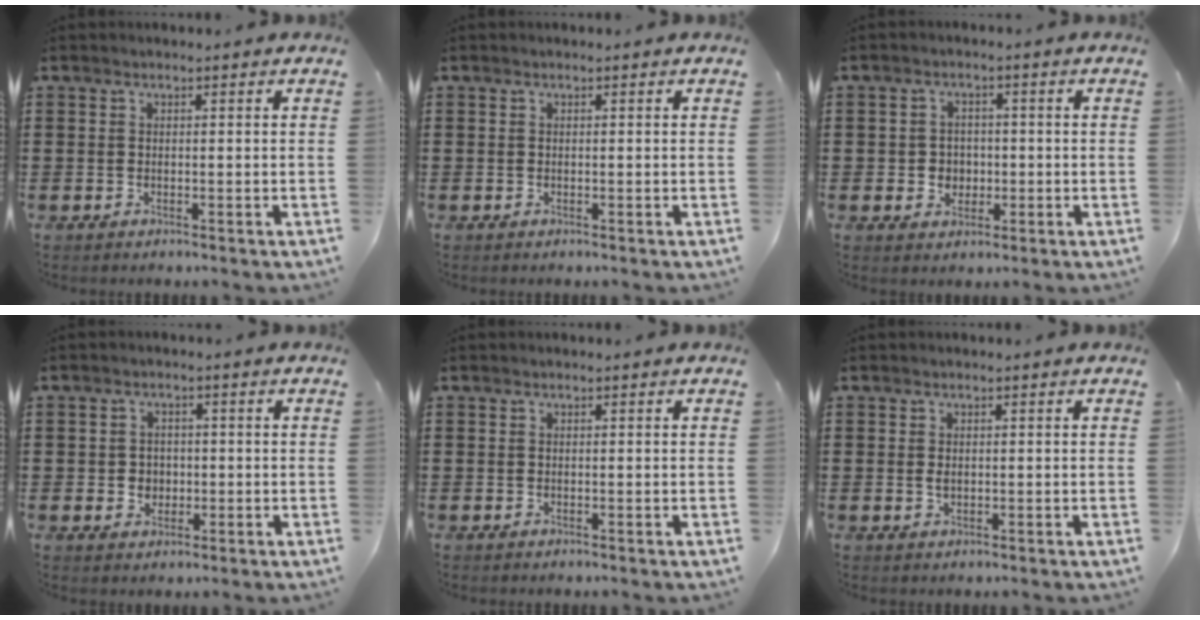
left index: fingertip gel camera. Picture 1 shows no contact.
{"total": 0.0}
{"total": 3.1, "force": [-0.4, 2.8, 1.1], "torque": [-0.033, 0.005, -0.012]}
{"total": 2.6, "force": [-0.2, 2.4, 0.8], "torque": [-0.026, 0.007, -0.009]}
{"total": 0.0}
{"total": 1.1, "force": [0.1, 0.6, 0.9], "torque": [-0.021, 0.002, 0.002]}